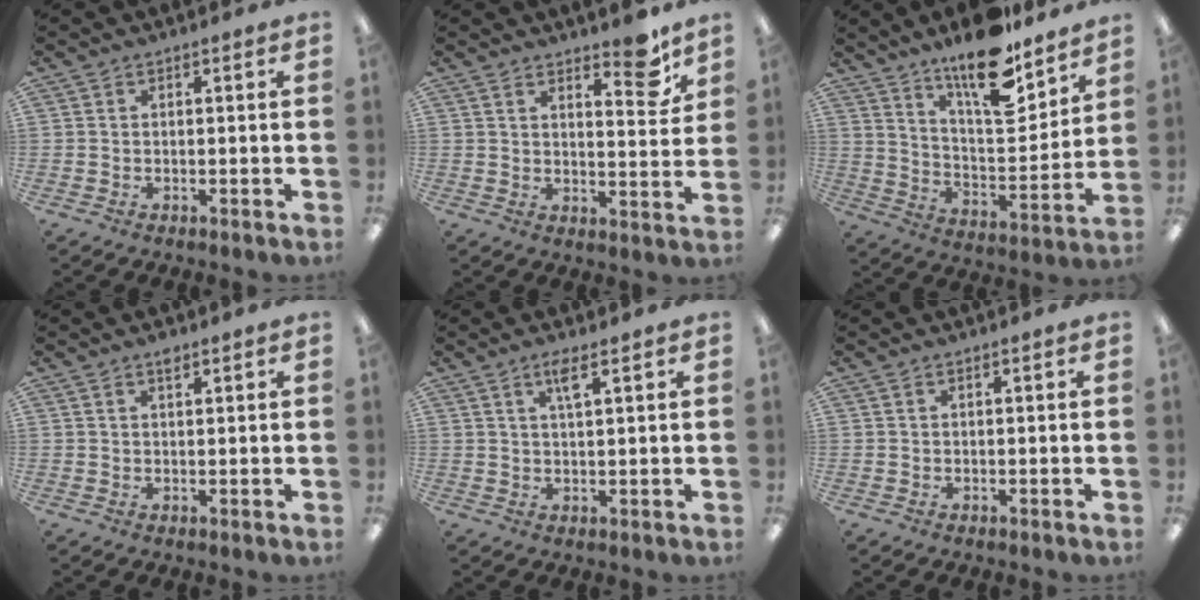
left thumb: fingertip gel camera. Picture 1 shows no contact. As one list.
[{"total": 8.3, "force": [6.2, 2.7, 4.8], "torque": [-0.055, -0.037, 0.100]}, {"total": 17.2, "force": [13.3, 5.2, 9.5], "torque": [-0.151, -0.094, 0.223]}, {"total": 1.8, "force": [1.3, 0.6, 1.1], "torque": [-0.016, -0.003, 0.022]}, {"total": 3.5, "force": [2.3, 0.4, 2.7], "torque": [-0.061, 0.002, 0.038]}, {"total": 0.0}]